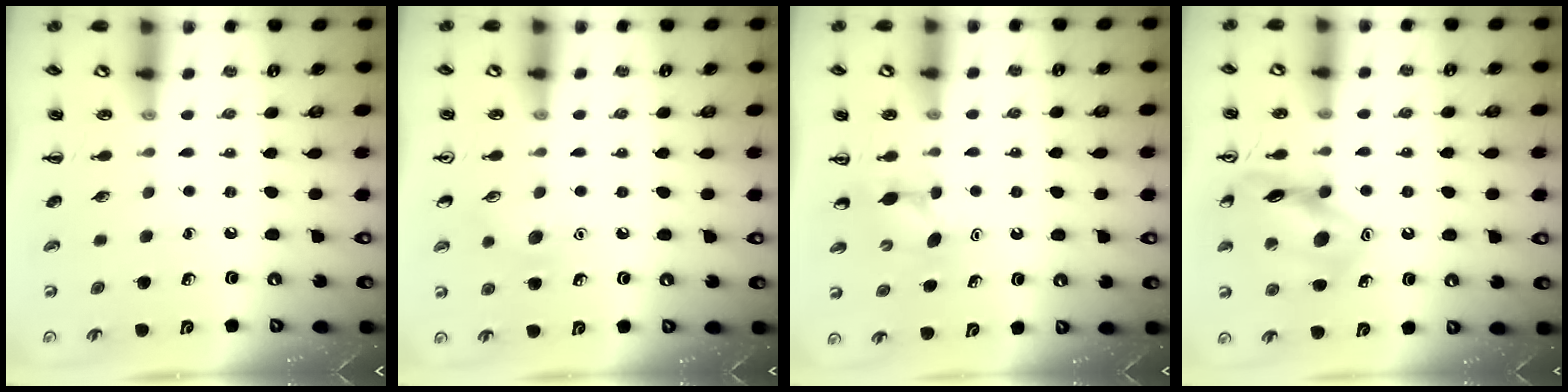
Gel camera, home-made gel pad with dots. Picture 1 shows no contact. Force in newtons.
{"total": 6.8, "press": 6.5, "slide": 2.0}
{"total": 4.2, "press": 4.0, "slide": 1.3}
{"total": 13.8, "press": 13.7, "slide": 1.3}